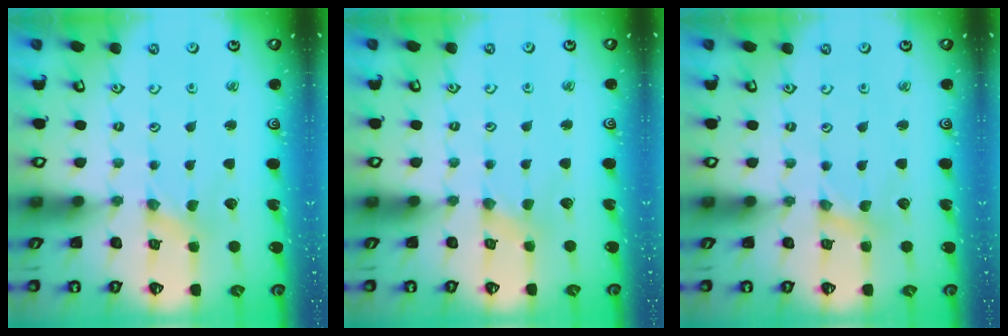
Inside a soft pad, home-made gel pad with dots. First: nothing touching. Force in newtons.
{"total": 2.3, "press": 2.3, "slide": 0.4}
{"total": 2.1, "press": 2.1, "slide": 0.4}